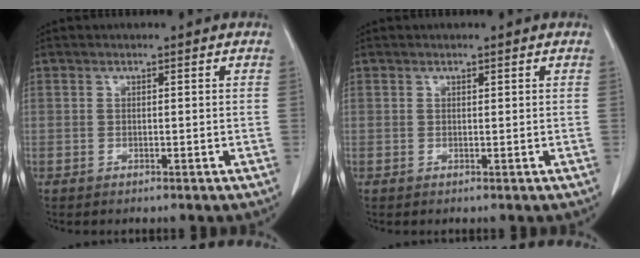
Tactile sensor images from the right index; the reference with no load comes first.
{"total": 0.0}